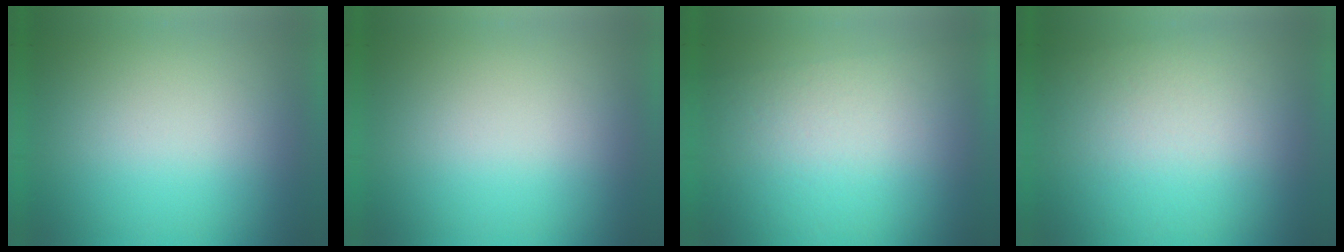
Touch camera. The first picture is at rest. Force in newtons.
{"total": 0.0}
{"total": 2.8}
{"total": 2.6}